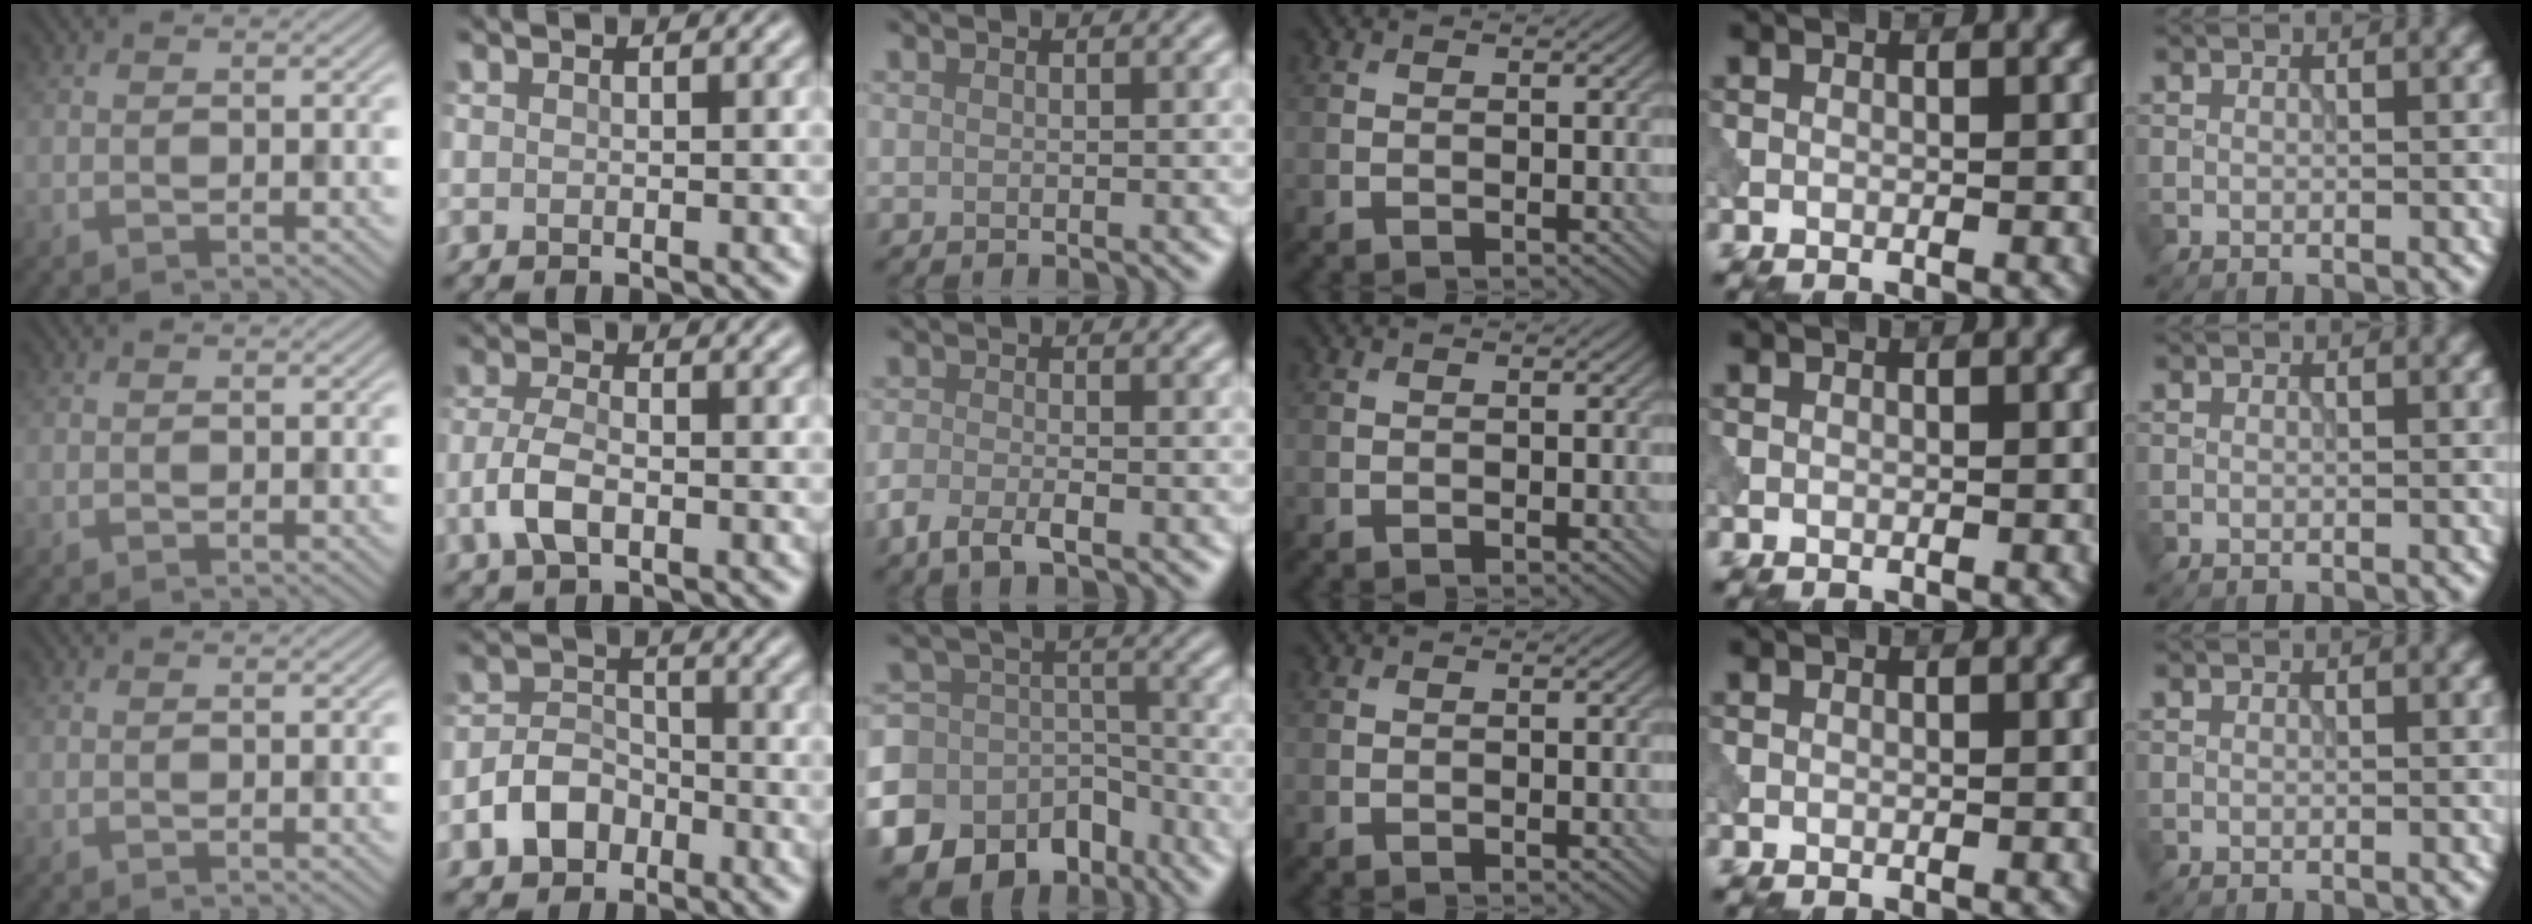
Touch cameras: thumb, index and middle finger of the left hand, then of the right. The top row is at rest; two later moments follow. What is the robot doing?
{"motion": "extract", "object": "peg toy"}